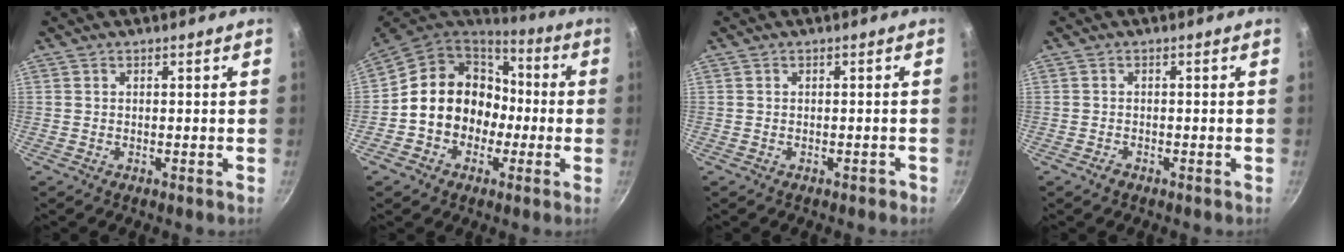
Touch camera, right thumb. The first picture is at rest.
{"total": 16.3, "force": [-1.5, 14.0, 8.1], "torque": [-0.100, 0.052, -0.027]}
{"total": 0.7, "force": [-0.5, 0.5, 0.3], "torque": [0.007, 0.013, 0.002]}
{"total": 1.1, "force": [-0.8, 0.6, 0.5], "torque": [-0.011, 0.007, -0.014]}